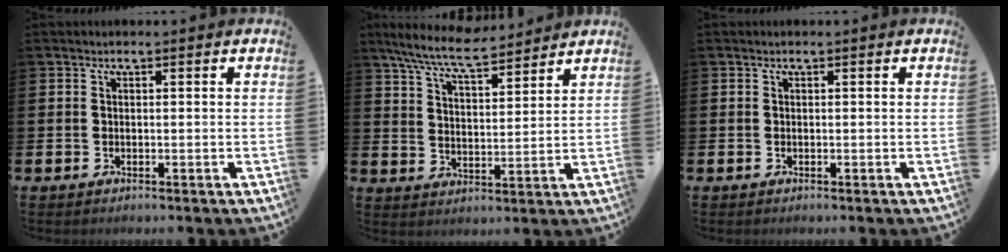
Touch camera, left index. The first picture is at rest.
{"total": 8.3, "force": [7.6, 1.0, 3.0], "torque": [-0.086, -0.034, 0.139]}
{"total": 0.0}